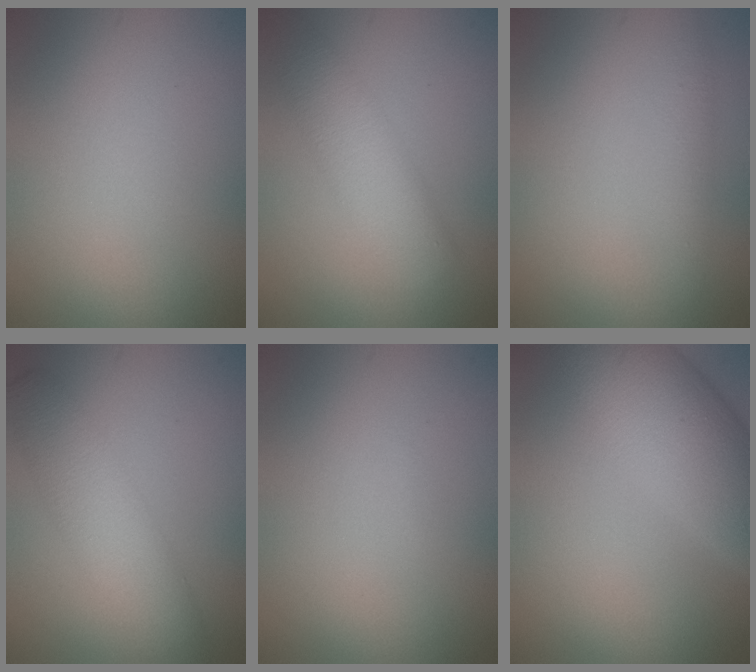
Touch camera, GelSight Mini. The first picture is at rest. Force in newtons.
{"total": 5.0, "press": 5.0, "slide": 0.3}
{"total": 1.4, "press": 1.4, "slide": 0.1}
{"total": 5.4, "press": 5.4, "slide": 0.2}
{"total": 0.0}
{"total": 9.2, "press": 9.2, "slide": 0.3}